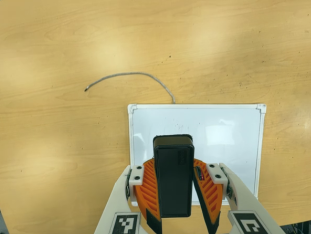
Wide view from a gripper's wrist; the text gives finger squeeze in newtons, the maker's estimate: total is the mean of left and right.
{"total": 8.7, "left": 8.5, "right": 8.9}